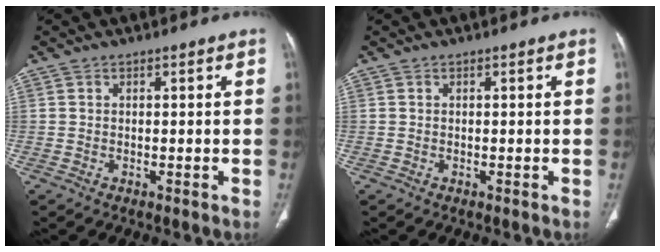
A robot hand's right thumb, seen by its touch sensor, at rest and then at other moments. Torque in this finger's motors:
{"motor_torque": [-0.06, 0.06, -0.08, 0.08, 0.00]}